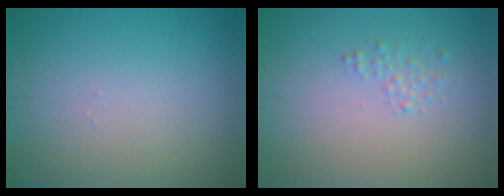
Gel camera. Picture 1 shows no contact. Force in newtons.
{"total": 0.9, "press": 0.9, "slide": 0.0}